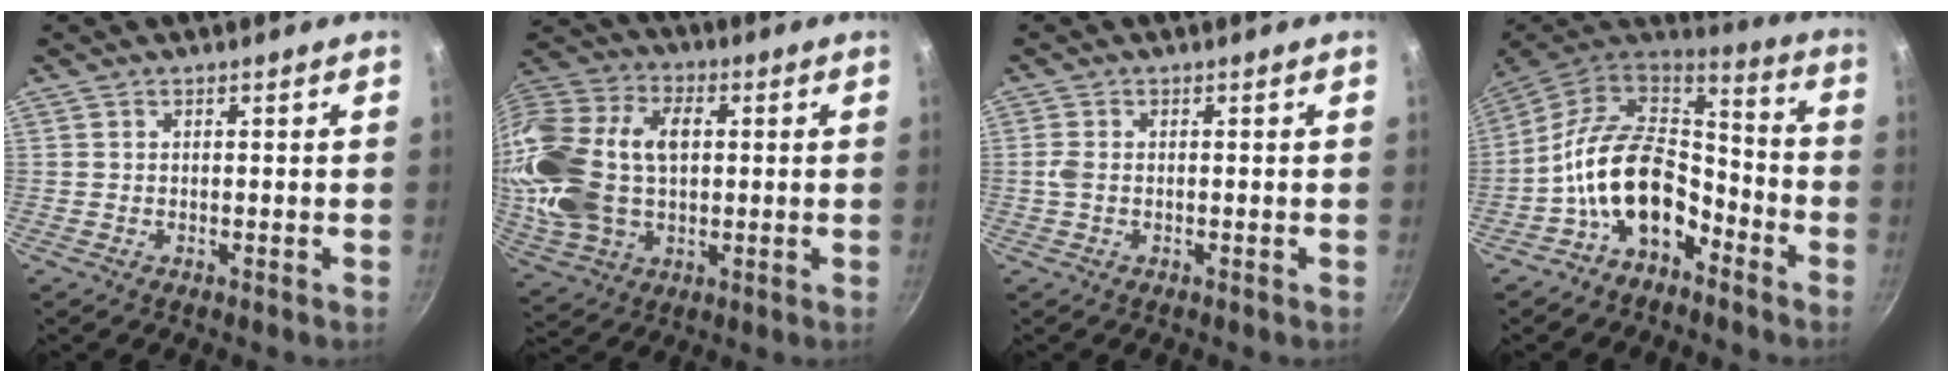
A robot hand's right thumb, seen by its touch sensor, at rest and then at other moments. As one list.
[{"total": 24.0, "force": [2.1, 16.0, 17.8], "torque": [-0.353, 0.025, 0.040]}, {"total": 1.7, "force": [-0.2, 1.0, 1.4], "torque": [-0.036, 0.002, -0.005]}, {"total": 17.0, "force": [-6.8, 10.8, 11.2], "torque": [-0.161, 0.068, -0.133]}]